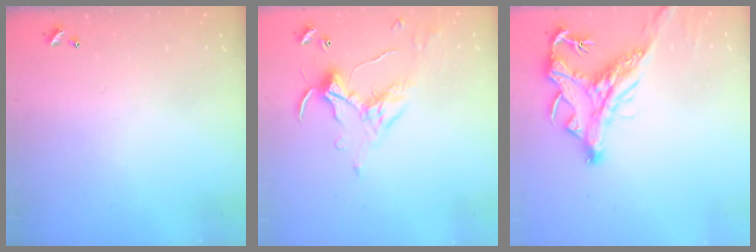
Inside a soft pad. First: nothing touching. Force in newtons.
{"total": 1.7, "press": 1.5, "slide": 0.8}
{"total": 2.9, "press": 2.5, "slide": 1.4}